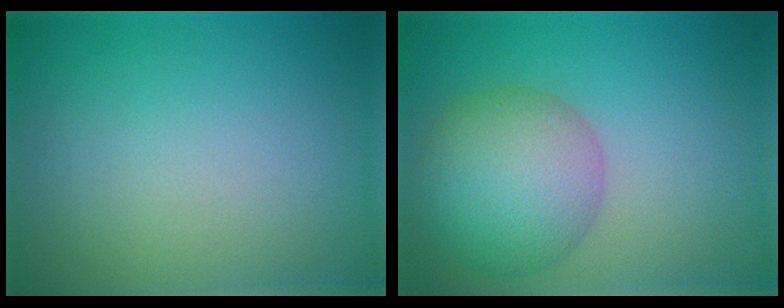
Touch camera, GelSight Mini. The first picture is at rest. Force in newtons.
{"total": 8.1, "press": 8.1, "slide": 0.3}